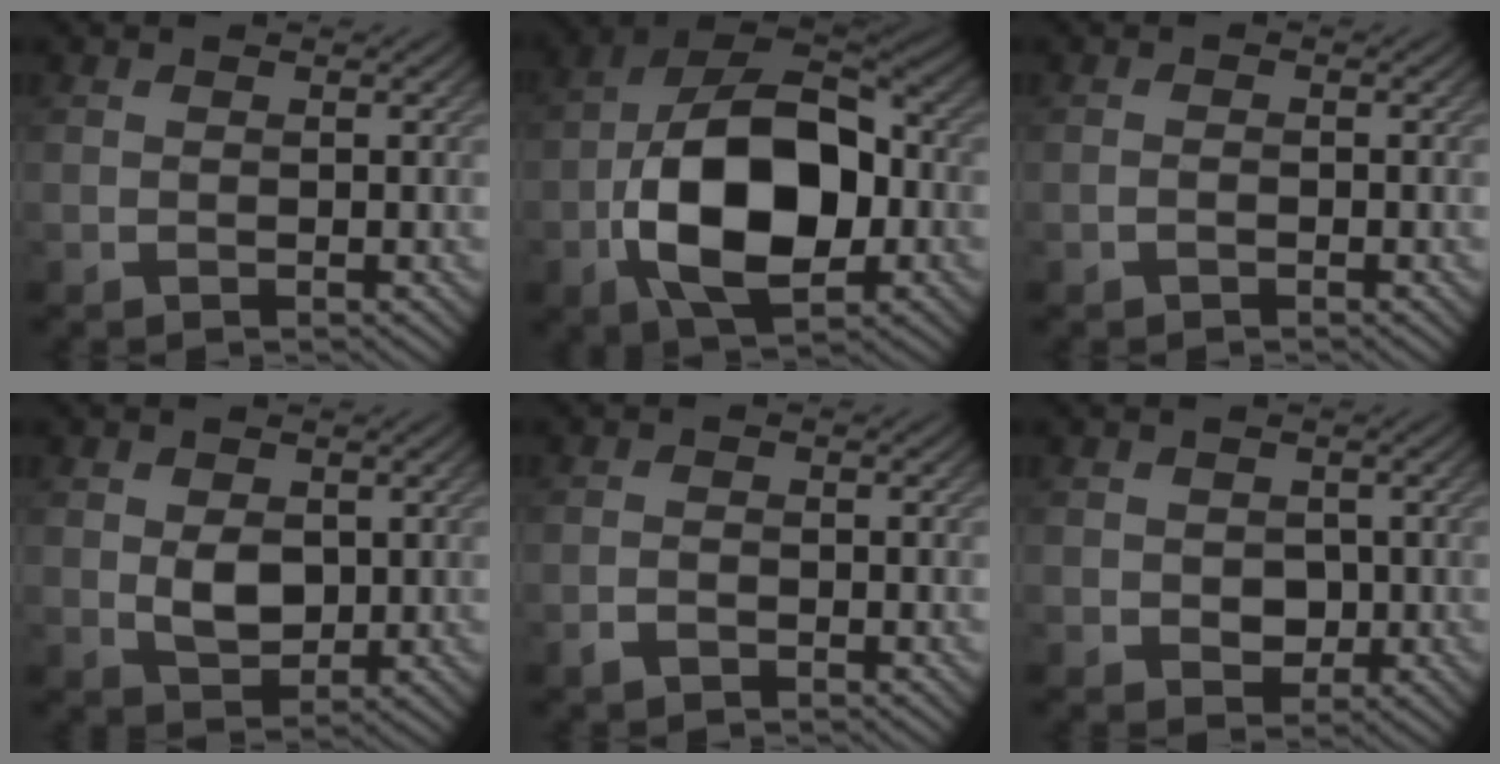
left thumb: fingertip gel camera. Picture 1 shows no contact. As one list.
[{"total": 15.5, "force": [-3.6, 8.9, 12.2], "torque": [-0.224, -0.009, -0.076]}, {"total": 0.7, "force": [-0.5, 0.3, 0.4], "torque": [-0.007, 0.002, -0.011]}, {"total": 3.8, "force": [0.3, 2.7, 2.7], "torque": [-0.058, -0.005, 0.008]}, {"total": 1.4, "force": [-1.1, 0.7, 0.7], "torque": [-0.015, -0.001, -0.023]}, {"total": 2.6, "force": [-0.2, 2.2, 1.4], "torque": [-0.030, -0.007, -0.007]}]